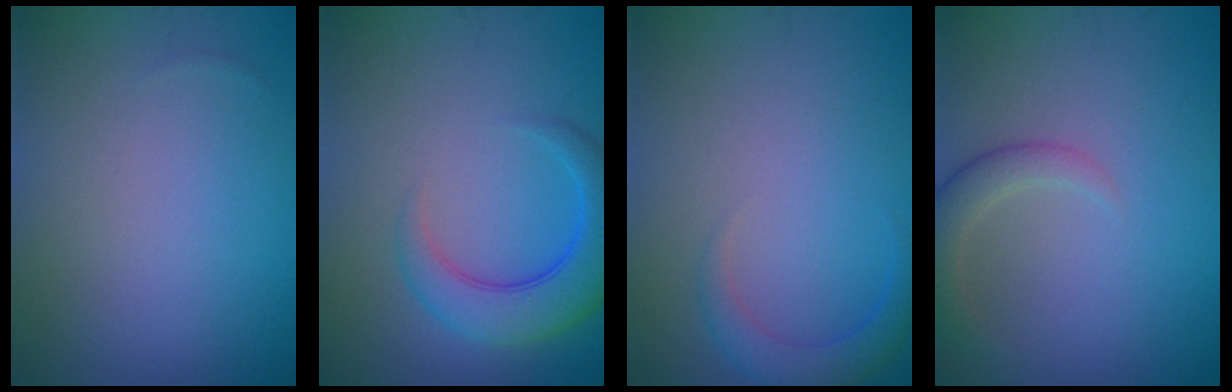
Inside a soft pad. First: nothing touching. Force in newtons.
{"total": 5.1, "press": 5.1, "slide": 0.3}
{"total": 2.3, "press": 2.3, "slide": 0.2}
{"total": 2.6, "press": 2.5, "slide": 0.4}